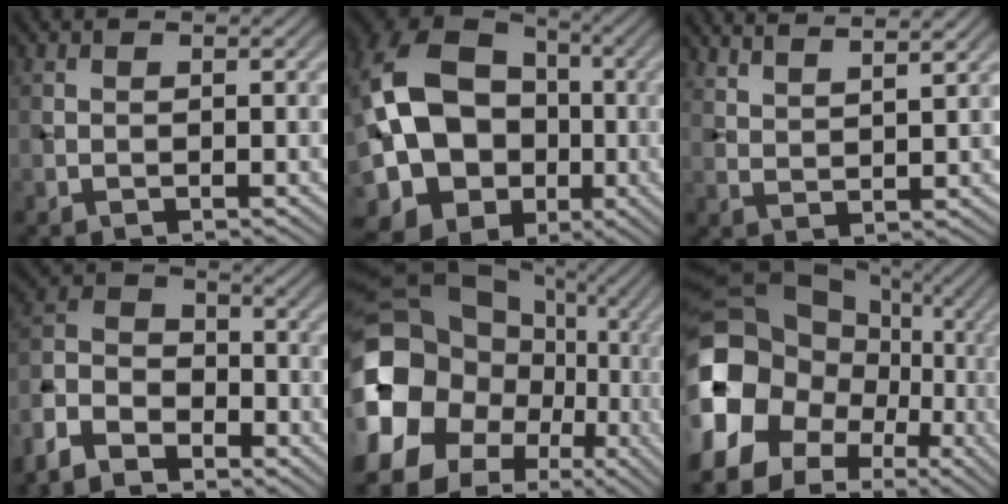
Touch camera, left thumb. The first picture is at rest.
{"total": 19.1, "force": [-1.2, 15.1, 11.6], "torque": [-0.248, 0.001, -0.015]}
{"total": 6.1, "force": [5.1, 1.0, 3.2], "torque": [-0.039, 0.004, 0.080]}
{"total": 9.6, "force": [-7.1, 4.7, 4.5], "torque": [-0.109, -0.007, -0.160]}
{"total": 19.6, "force": [-2.2, 16.9, 9.8], "torque": [-0.243, -0.014, -0.049]}
{"total": 18.4, "force": [-4.1, 15.2, 9.5], "torque": [-0.257, -0.019, -0.073]}